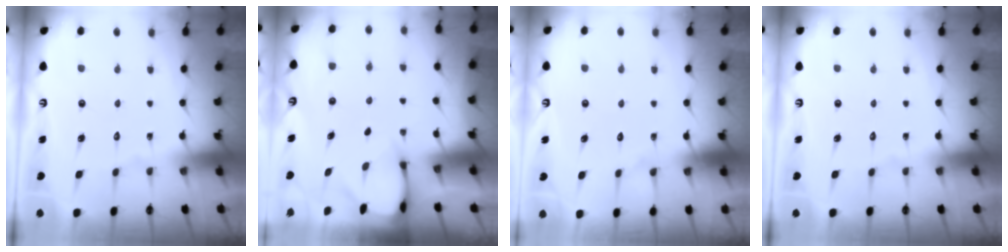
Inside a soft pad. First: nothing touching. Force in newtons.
{"total": 2.3, "press": 2.3, "slide": 0.1}
{"total": 2.9, "press": 2.9, "slide": 0.3}
{"total": 0.0}